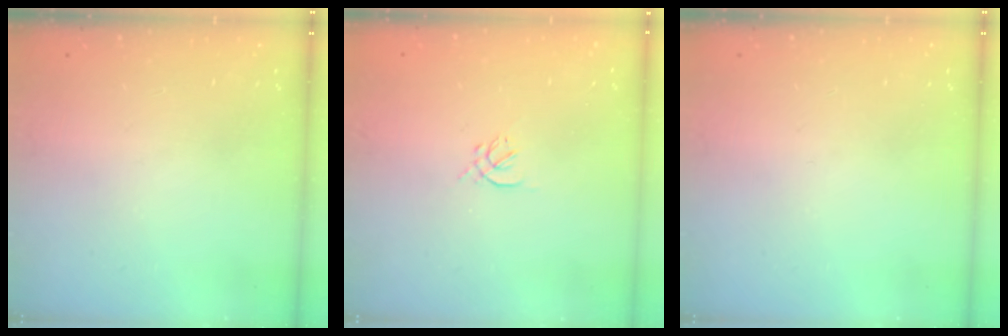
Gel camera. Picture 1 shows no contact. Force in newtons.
{"total": 1.0, "press": 0.9, "slide": 0.4}
{"total": 0.0}